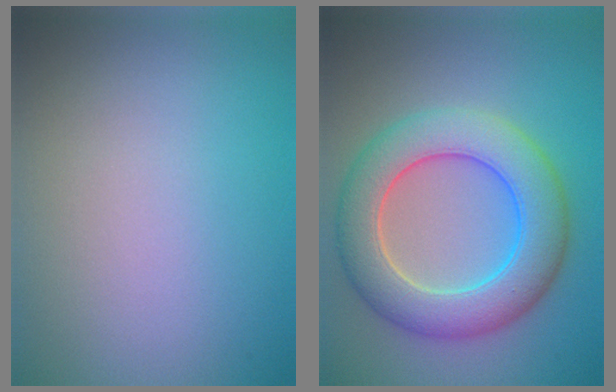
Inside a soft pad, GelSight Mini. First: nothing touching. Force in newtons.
{"total": 8.0, "press": 8.0, "slide": 0.4}